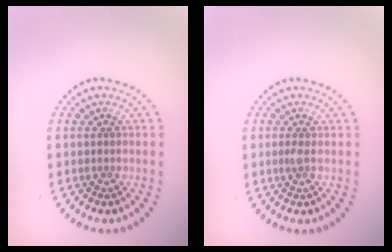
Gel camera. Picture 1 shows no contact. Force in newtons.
{"total": 0.8, "press": 0.6, "slide": 0.5}